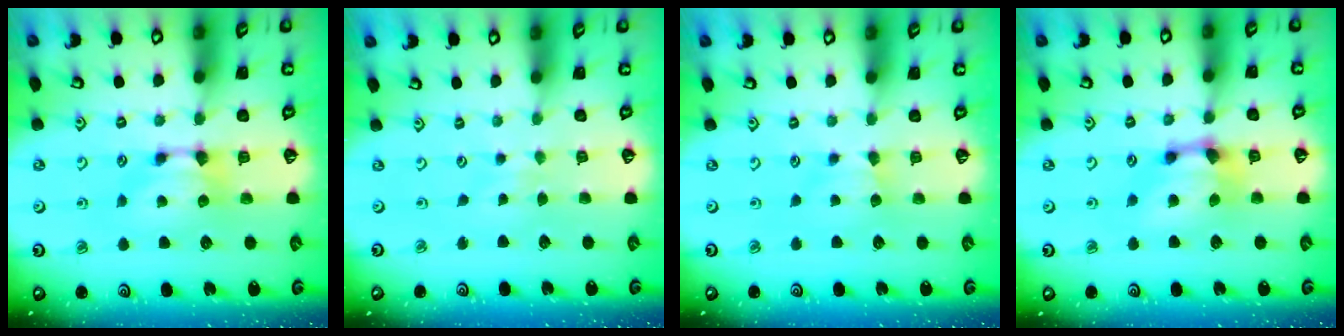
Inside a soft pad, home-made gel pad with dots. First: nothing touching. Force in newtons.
{"total": 4.2, "press": 4.1, "slide": 0.3}
{"total": 1.6, "press": 1.5, "slide": 0.4}
{"total": 3.3, "press": 2.6, "slide": 2.1}